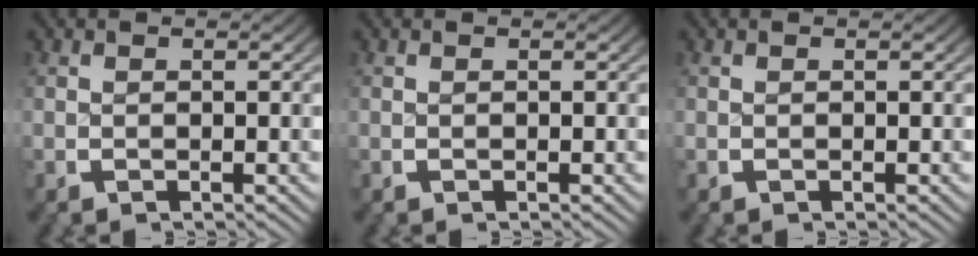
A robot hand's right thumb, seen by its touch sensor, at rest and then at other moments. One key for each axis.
{"total": 0.0}
{"total": 0.0}